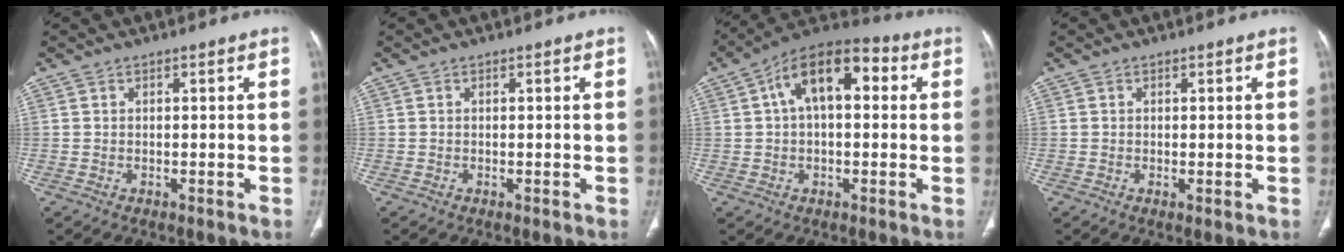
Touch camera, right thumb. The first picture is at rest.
{"total": 0.0}
{"total": 14.0, "force": [3.2, 7.4, 11.4], "torque": [-0.171, 0.035, 0.043]}
{"total": 0.9, "force": [-0.1, 0.2, 0.8], "torque": [-0.021, -0.005, -0.002]}